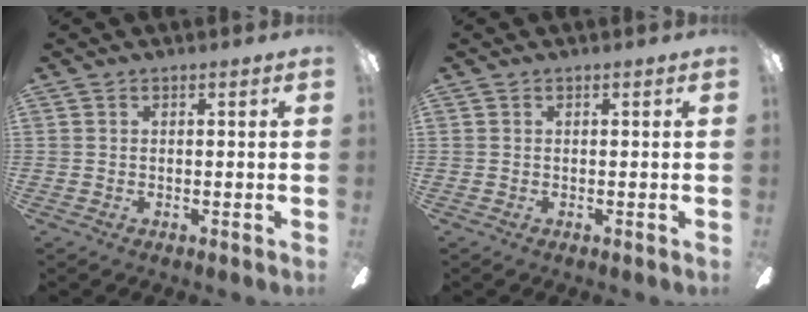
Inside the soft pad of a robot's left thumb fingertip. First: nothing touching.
{"total": 0.0}